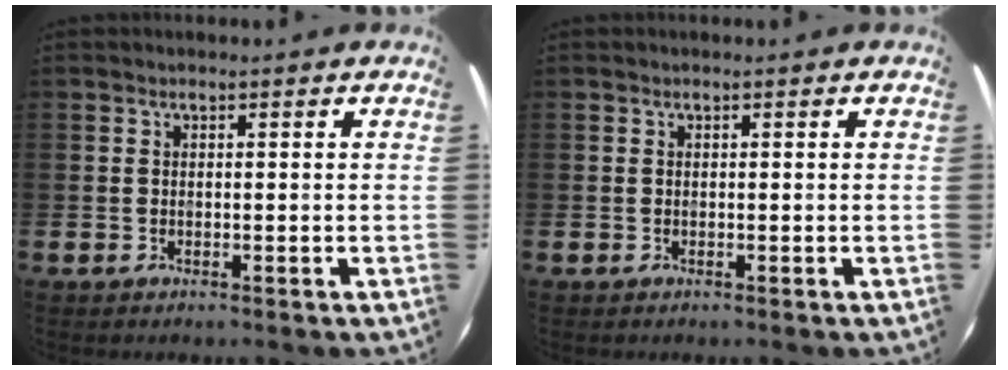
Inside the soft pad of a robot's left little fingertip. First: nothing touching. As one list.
[{"total": 0.0}]